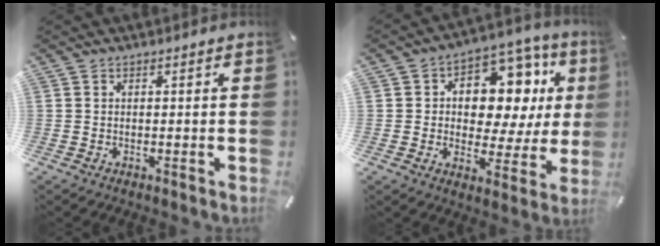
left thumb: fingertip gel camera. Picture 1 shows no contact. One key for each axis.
{"total": 13.5, "fx": 4.9, "fy": 9.4, "fz": 8.4, "tx": -0.102, "ty": -0.042, "tz": 0.090}